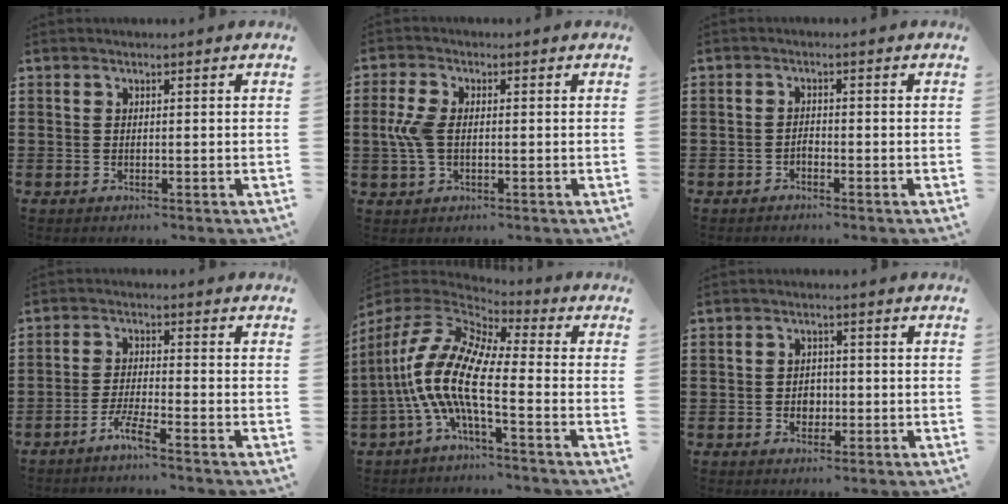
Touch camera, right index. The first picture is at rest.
{"total": 5.2, "force": [-0.1, 2.9, 4.3], "torque": [-0.120, -0.005, -0.013]}
{"total": 1.1, "force": [-0.9, 0.5, 0.4], "torque": [-0.011, -0.002, -0.018]}
{"total": 3.6, "force": [-2.9, -0.2, 2.2], "torque": [-0.060, -0.006, -0.060]}
{"total": 11.7, "force": [-2.6, 3.5, 10.9], "torque": [-0.262, -0.023, -0.065]}
{"total": 2.3, "force": [-0.6, 1.8, 1.3], "torque": [-0.028, 0.005, -0.014]}